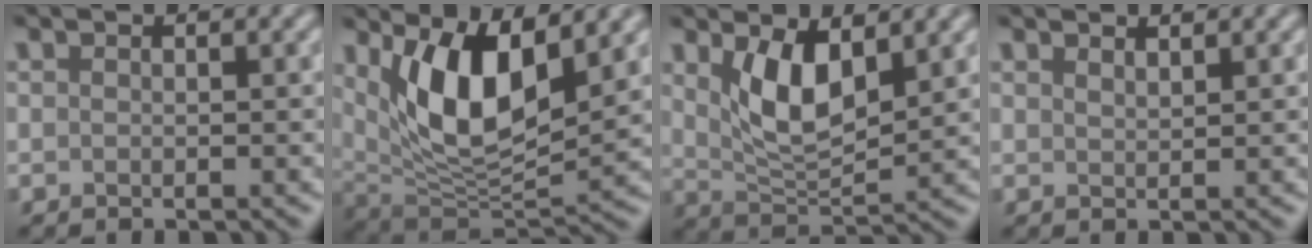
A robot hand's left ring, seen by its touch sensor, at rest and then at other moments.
{"total": 8.5, "force": [3.1, 3.6, 7.1], "torque": [-0.133, -0.022, 0.058]}
{"total": 5.3, "force": [2.0, 2.2, 4.3], "torque": [-0.088, -0.009, 0.041]}
{"total": 1.1, "force": [1.0, 0.2, 0.3], "torque": [0.000, -0.001, 0.017]}